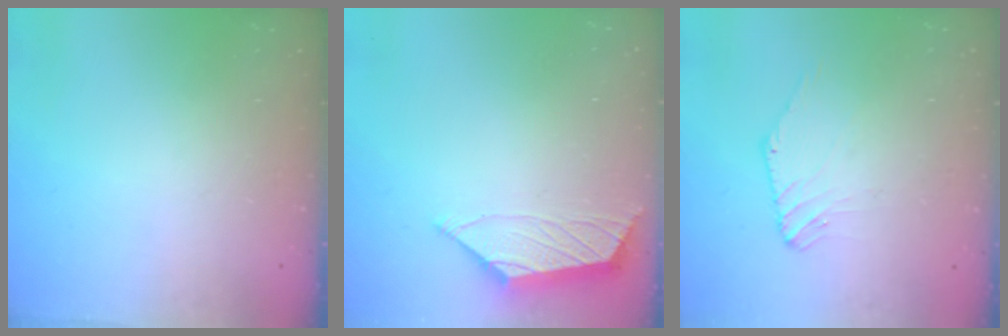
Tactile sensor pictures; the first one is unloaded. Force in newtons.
{"total": 1.2, "press": 1.2, "slide": 0.2}
{"total": 1.7, "press": 1.7, "slide": 0.4}